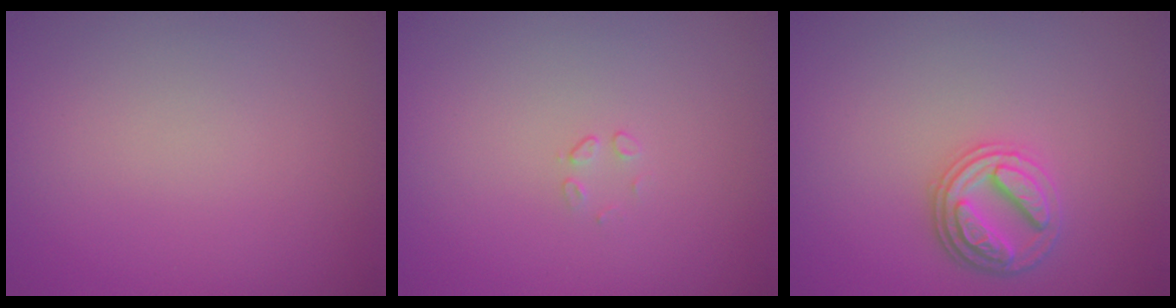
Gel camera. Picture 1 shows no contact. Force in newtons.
{"total": 0.5, "press": 0.2, "slide": 0.5}
{"total": 2.9, "press": 2.8, "slide": 0.8}